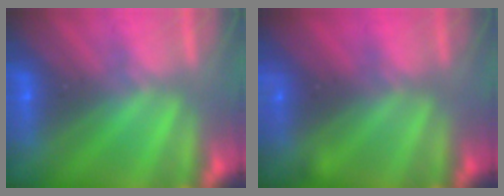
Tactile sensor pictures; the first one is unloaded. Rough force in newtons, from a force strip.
{"total": 2.4}